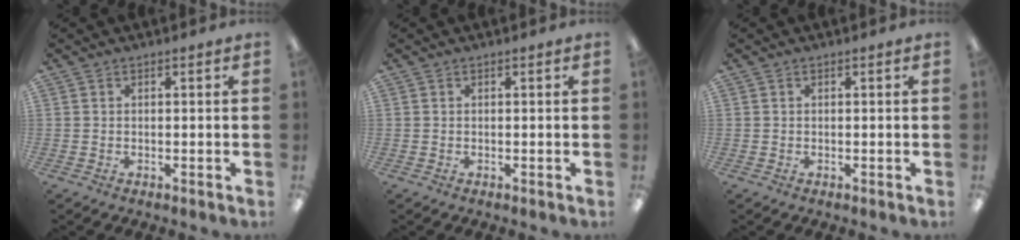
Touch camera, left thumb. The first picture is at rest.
{"total": 0.0}
{"total": 0.0}